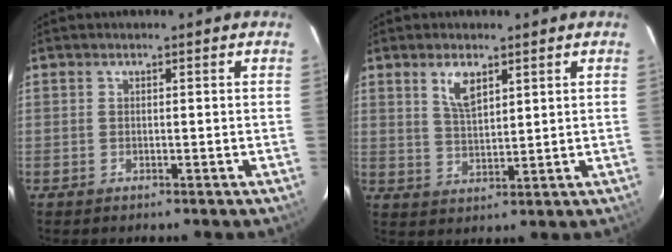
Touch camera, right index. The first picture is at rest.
{"total": 5.2, "force": [3.0, 2.1, 3.7], "torque": [-0.069, 0.002, 0.060]}